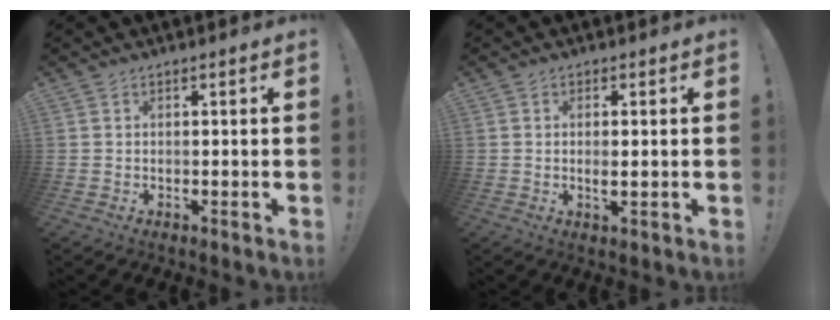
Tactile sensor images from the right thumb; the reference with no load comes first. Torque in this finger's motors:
{"motor_torque": [-0.07, -0.23, -0.04, 0.27, 0.00]}